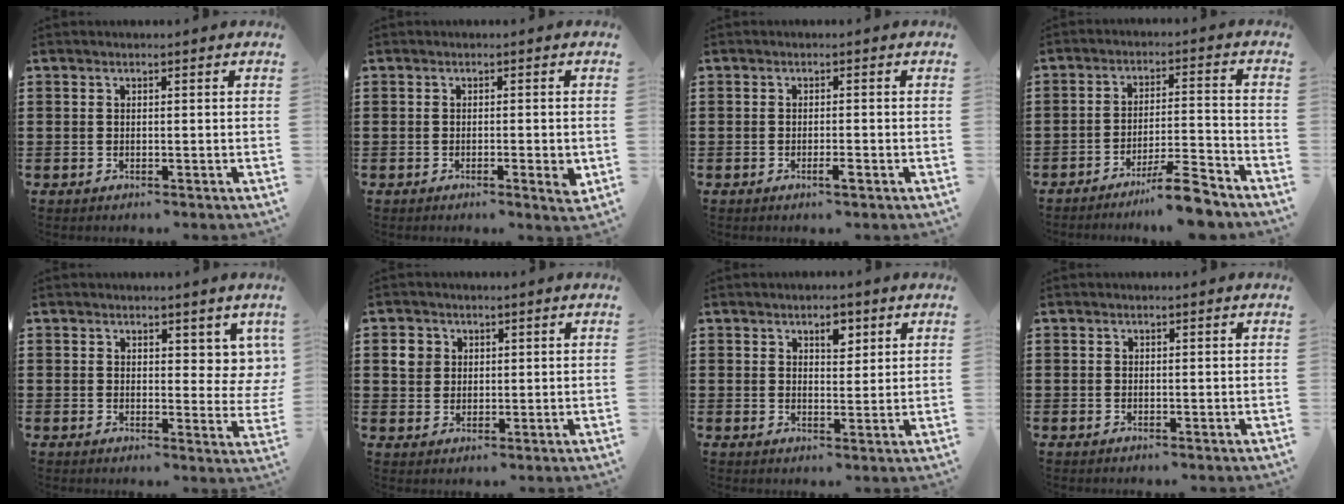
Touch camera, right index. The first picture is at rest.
{"total": 2.4, "force": [-0.8, 0.3, 2.3], "torque": [-0.038, -0.004, -0.014]}
{"total": 1.7, "force": [-0.9, 0.0, 1.4], "torque": [-0.024, -0.005, -0.015]}
{"total": 7.8, "force": [-6.6, 0.0, 4.2], "torque": [-0.068, 0.001, -0.122]}
{"total": 4.5, "force": [2.8, 2.8, 2.1], "torque": [-0.022, -0.011, 0.045]}
{"total": 3.1, "force": [1.1, 2.8, 0.8], "torque": [-0.028, 0.010, 0.020]}
{"total": 3.5, "force": [2.1, 1.8, 2.1], "torque": [-0.032, 0.001, 0.033]}
{"total": 0.0}